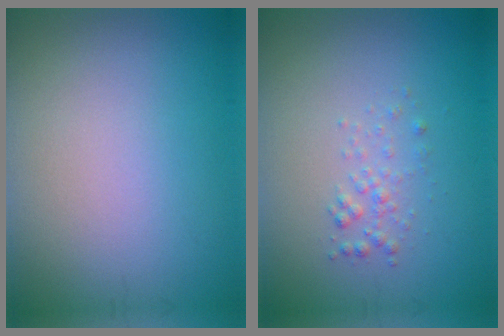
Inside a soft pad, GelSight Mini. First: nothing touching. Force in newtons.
{"total": 1.3, "press": 1.3, "slide": 0.1}